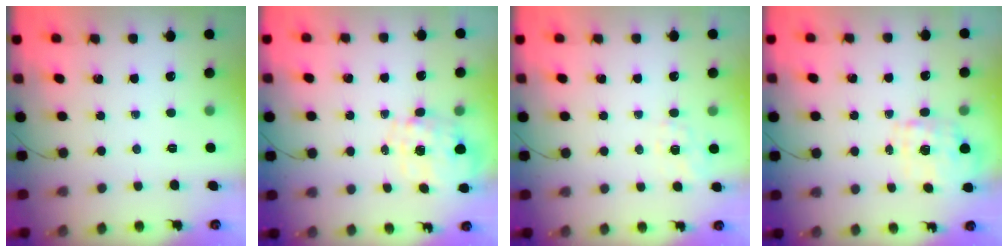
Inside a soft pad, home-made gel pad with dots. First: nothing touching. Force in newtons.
{"total": 1.1, "press": 1.0, "slide": 0.5}
{"total": 5.2, "press": 4.9, "slide": 1.6}
{"total": 1.7, "press": 1.6, "slide": 0.5}